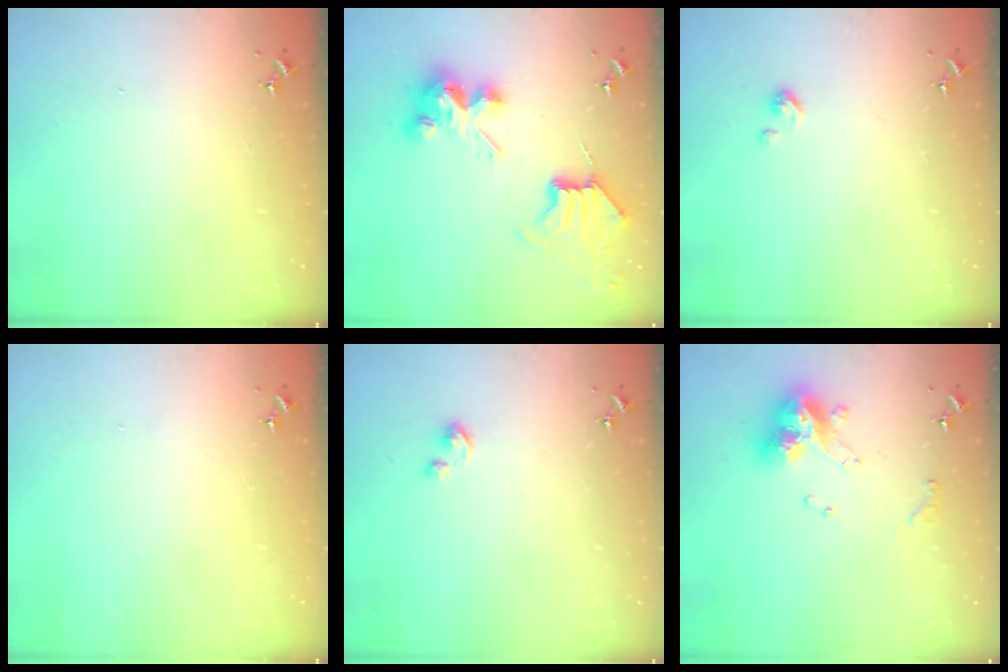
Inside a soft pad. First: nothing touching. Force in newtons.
{"total": 10.8, "press": 10.7, "slide": 1.2}
{"total": 2.6, "press": 2.6, "slide": 0.4}
{"total": 0.0}
{"total": 2.2, "press": 2.2, "slide": 0.2}
{"total": 13.5, "press": 13.5, "slide": 1.3}